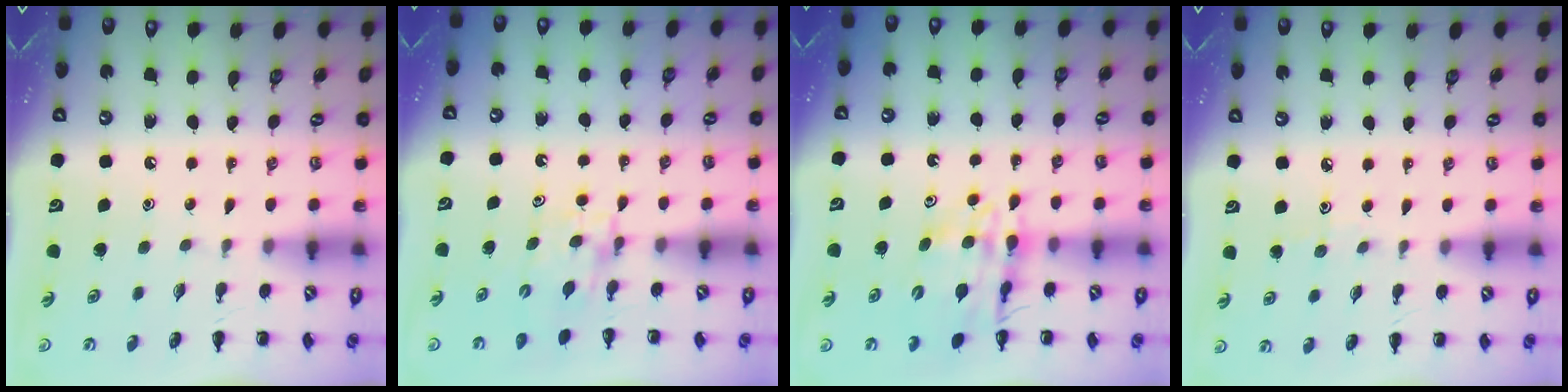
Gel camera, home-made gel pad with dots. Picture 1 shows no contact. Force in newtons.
{"total": 4.5, "press": 4.5, "slide": 0.5}
{"total": 12.1, "press": 11.6, "slide": 3.5}
{"total": 2.9, "press": 2.7, "slide": 1.2}